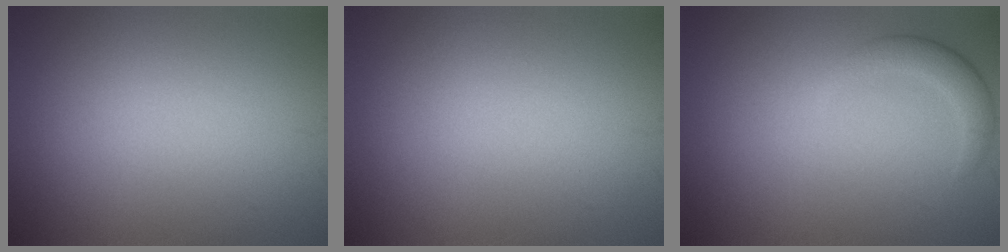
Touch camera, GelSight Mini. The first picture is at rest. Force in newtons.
{"total": 0.0}
{"total": 2.3, "press": 2.3, "slide": 0.3}